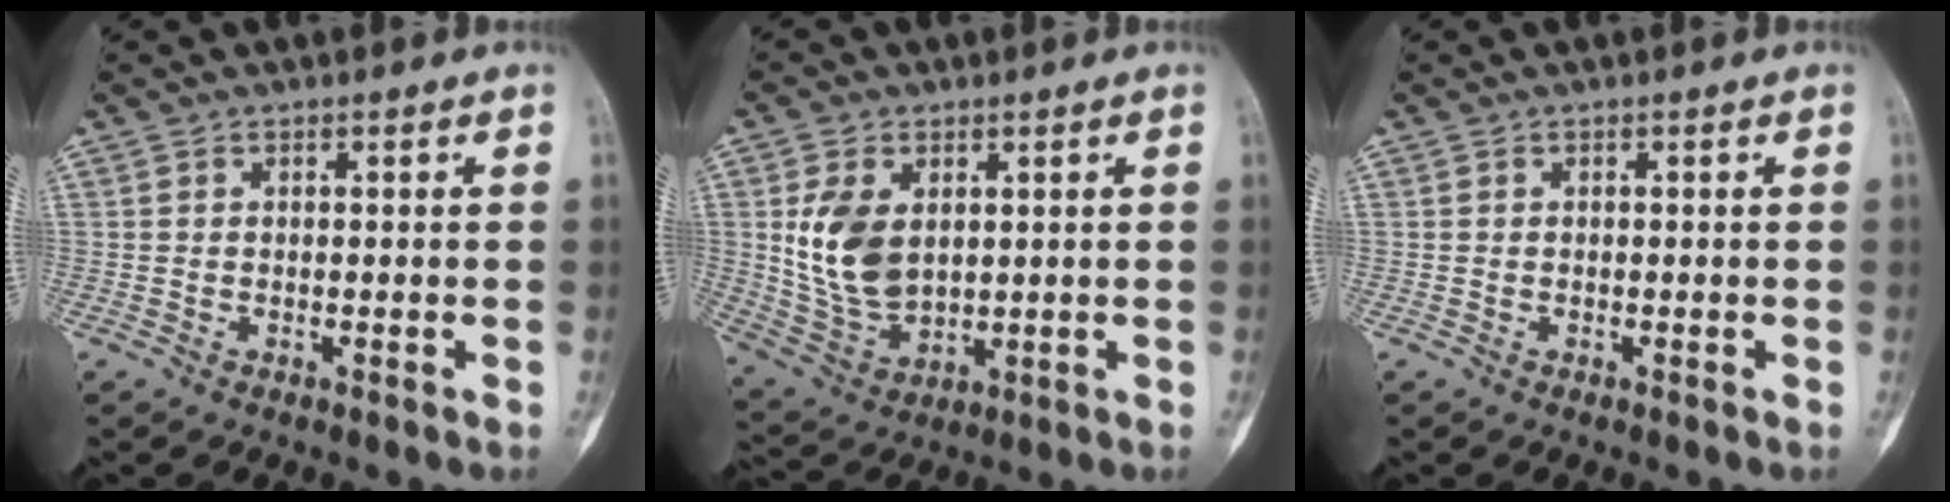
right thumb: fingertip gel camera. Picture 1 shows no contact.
{"total": 10.9, "force": [2.3, 7.0, 8.0], "torque": [-0.144, -0.013, 0.060]}
{"total": 0.0}